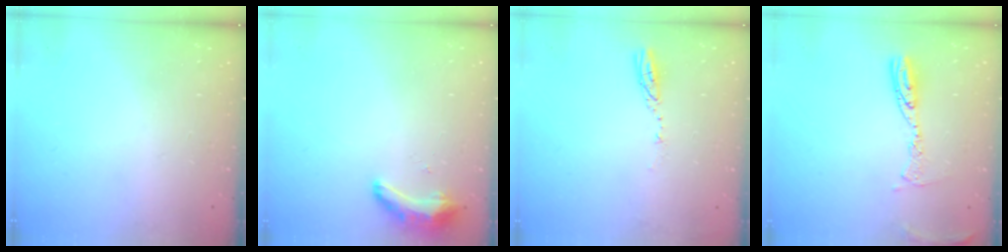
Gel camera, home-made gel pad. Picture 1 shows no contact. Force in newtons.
{"total": 8.8, "press": 8.7, "slide": 1.3}
{"total": 3.3, "press": 3.3, "slide": 0.2}
{"total": 9.5, "press": 9.4, "slide": 0.9}